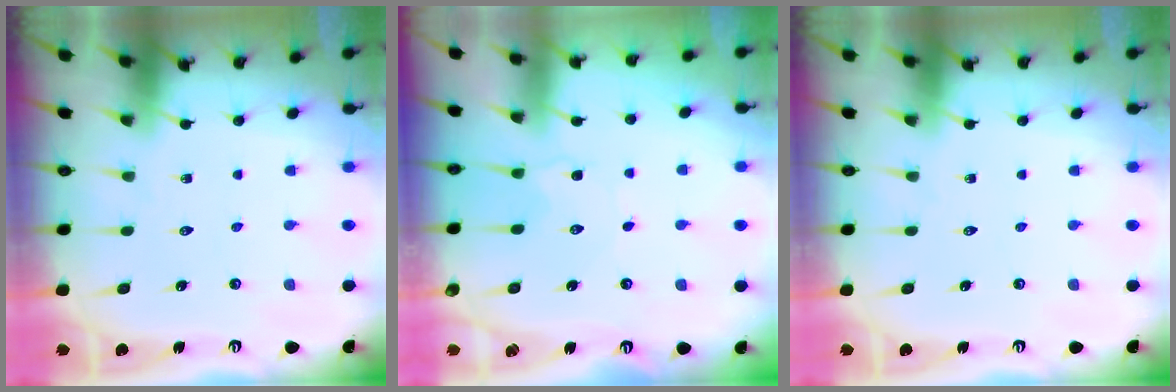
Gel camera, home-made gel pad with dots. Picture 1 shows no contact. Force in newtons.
{"total": 2.2, "press": 2.2, "slide": 0.3}
{"total": 0.0}